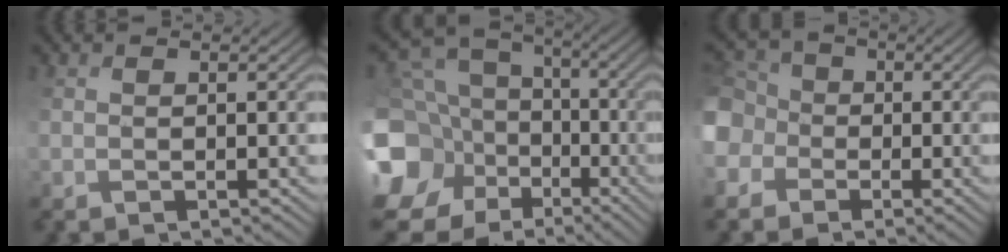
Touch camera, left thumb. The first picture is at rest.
{"total": 20.0, "force": [-3.9, 17.6, 8.6], "torque": [-0.227, -0.016, -0.065]}
{"total": 7.1, "force": [-1.2, 6.4, 2.8], "torque": [-0.110, 0.002, -0.040]}